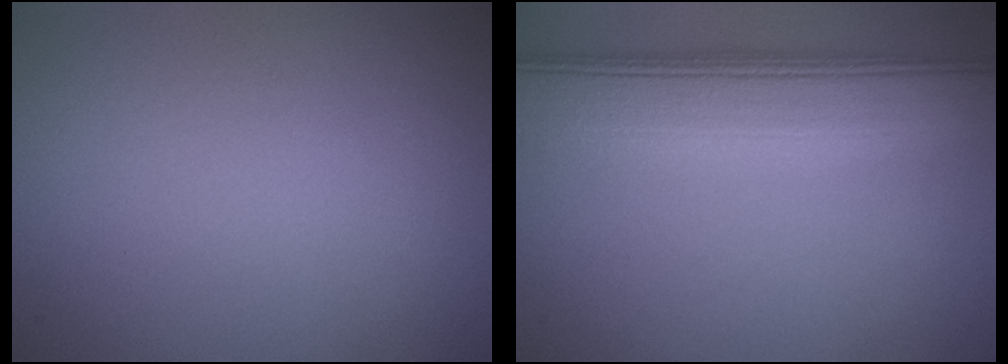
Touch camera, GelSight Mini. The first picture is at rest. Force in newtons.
{"total": 8.6, "press": 8.6, "slide": 0.8}